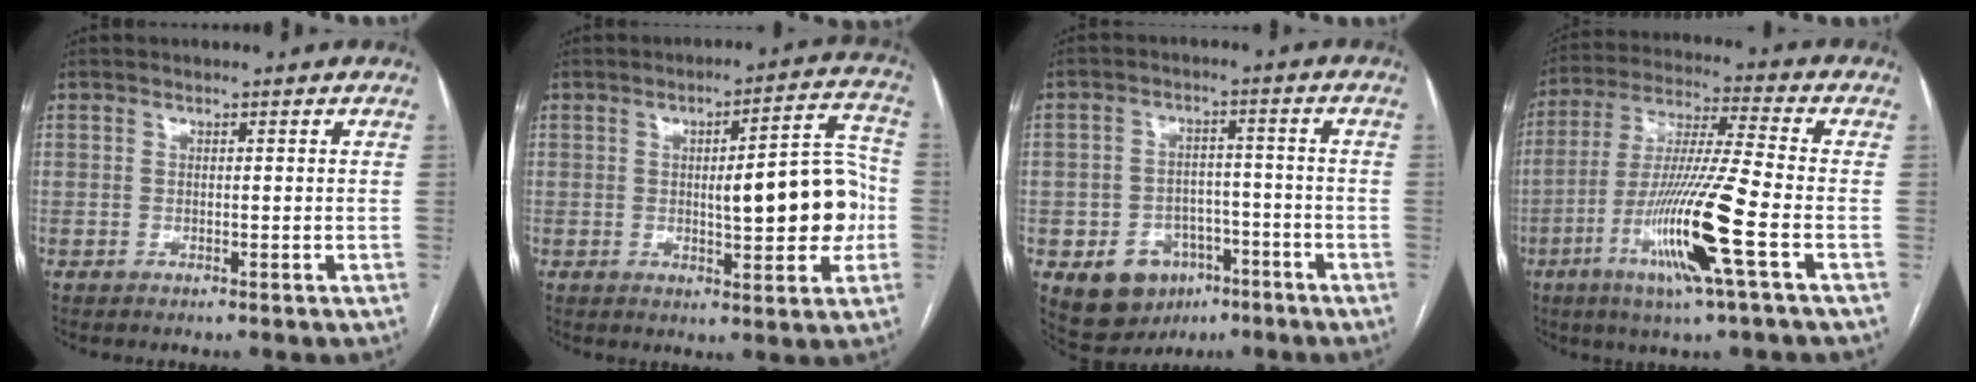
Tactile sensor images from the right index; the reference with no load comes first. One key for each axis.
{"total": 12.2, "fx": -0.9, "fy": 3.0, "fz": 11.8, "tx": -0.149, "ty": 0.027, "tz": -0.004}
{"total": 8.8, "fx": -4.3, "fy": 6.6, "fz": 3.8, "tx": -0.069, "ty": 0.017, "tz": -0.055}
{"total": 15.5, "fx": -5.6, "fy": -0.6, "fz": 14.5, "tx": -0.292, "ty": -0.019, "tz": -0.108}